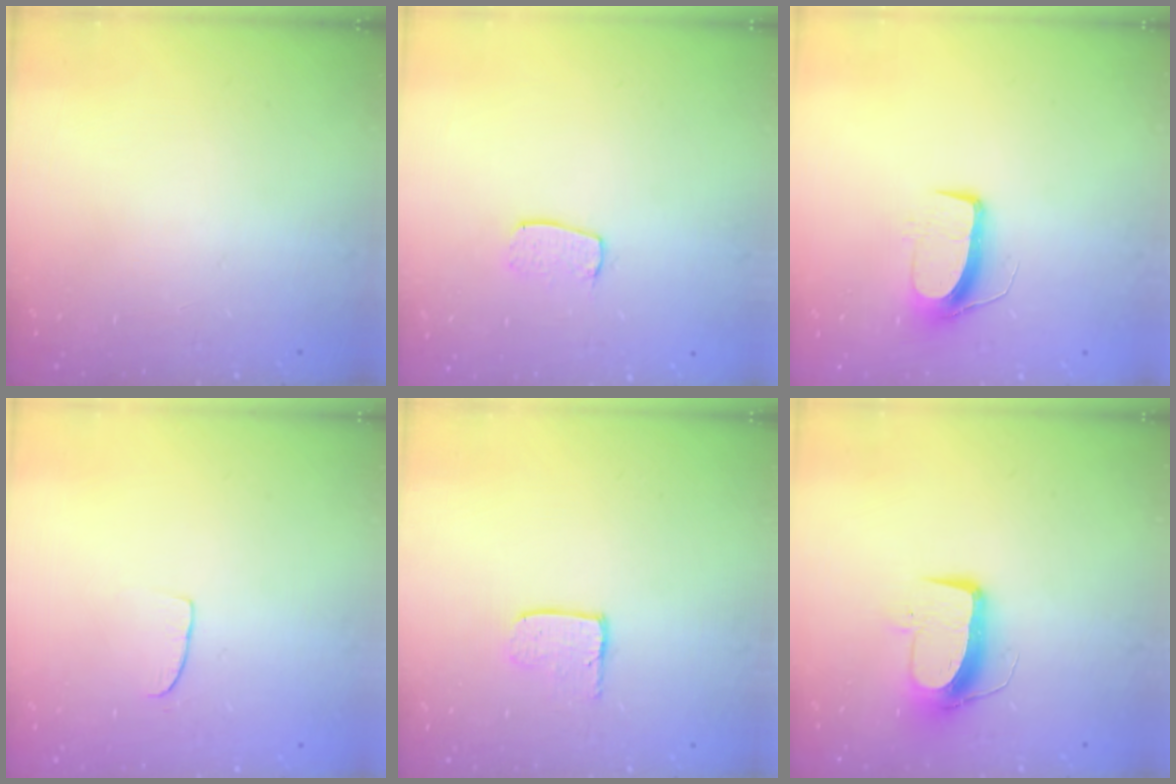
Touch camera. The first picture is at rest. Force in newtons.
{"total": 5.5, "press": 5.5, "slide": 0.4}
{"total": 8.6, "press": 8.5, "slide": 0.4}
{"total": 5.4, "press": 5.3, "slide": 0.4}
{"total": 3.9, "press": 3.9, "slide": 0.4}
{"total": 9.9, "press": 9.8, "slide": 1.0}